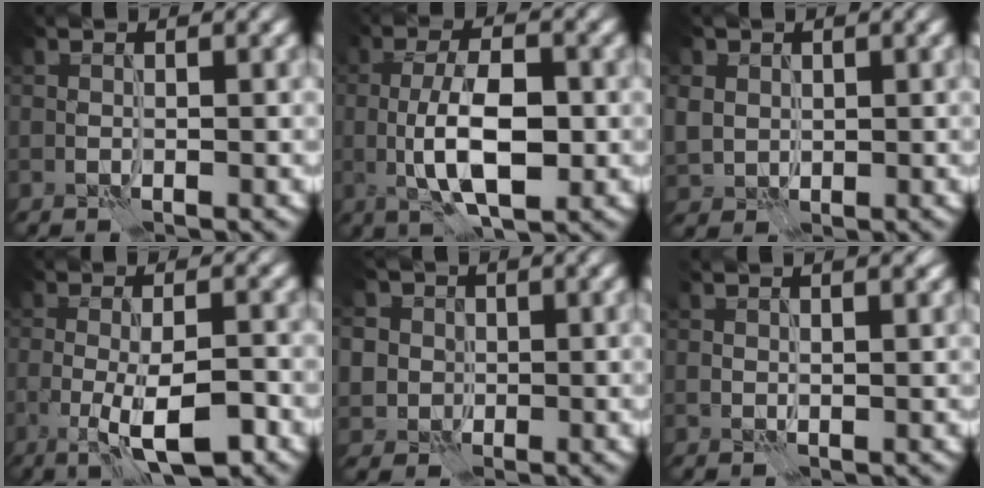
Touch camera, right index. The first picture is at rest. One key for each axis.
{"total": 6.9, "fx": -1.2, "fy": 2.6, "fz": 6.2, "tx": -0.114, "ty": 0.004, "tz": -0.024}
{"total": 2.6, "fx": 0.8, "fy": 2.3, "fz": 0.8, "tx": -0.027, "ty": 0.000, "tz": 0.016}
{"total": 6.1, "fx": -2.4, "fy": 1.5, "fz": 5.4, "tx": -0.092, "ty": -0.003, "tz": -0.042}
{"total": 6.8, "fx": 2.2, "fy": 5.9, "fz": 2.4, "tx": -0.049, "ty": 0.023, "tz": 0.016}
{"total": 2.1, "fx": 1.2, "fy": 0.7, "fz": 1.6, "tx": -0.021, "ty": 0.000, "tz": 0.020}